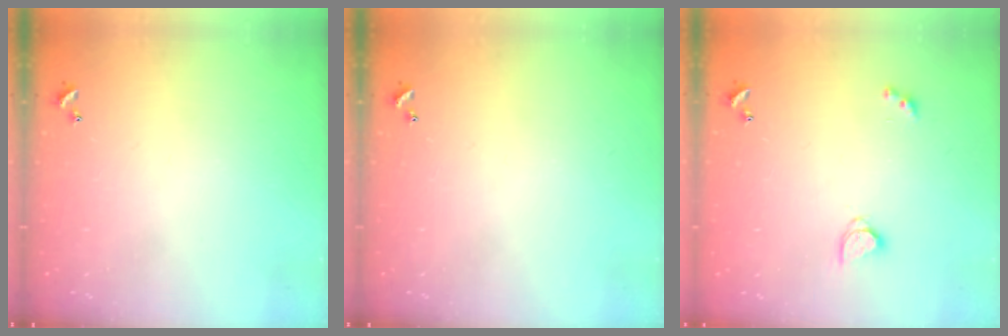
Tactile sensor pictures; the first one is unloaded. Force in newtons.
{"total": 0.0}
{"total": 2.9, "press": 2.9, "slide": 0.3}